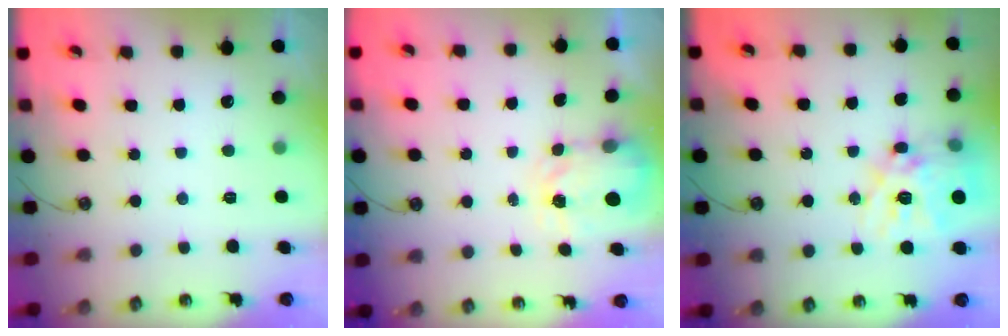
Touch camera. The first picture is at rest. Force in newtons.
{"total": 3.8, "press": 3.8, "slide": 0.5}
{"total": 17.6, "press": 17.5, "slide": 1.8}